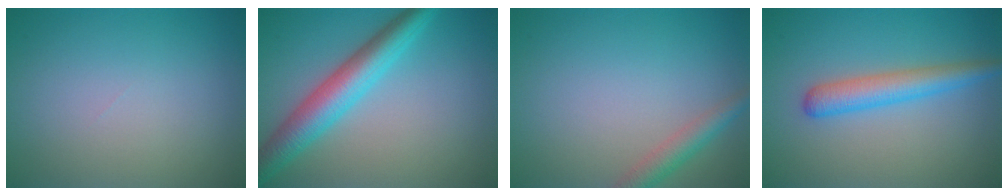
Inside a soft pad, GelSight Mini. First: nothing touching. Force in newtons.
{"total": 5.8, "press": 5.8, "slide": 0.1}
{"total": 2.4, "press": 2.4, "slide": 0.1}
{"total": 3.5, "press": 3.5, "slide": 0.1}